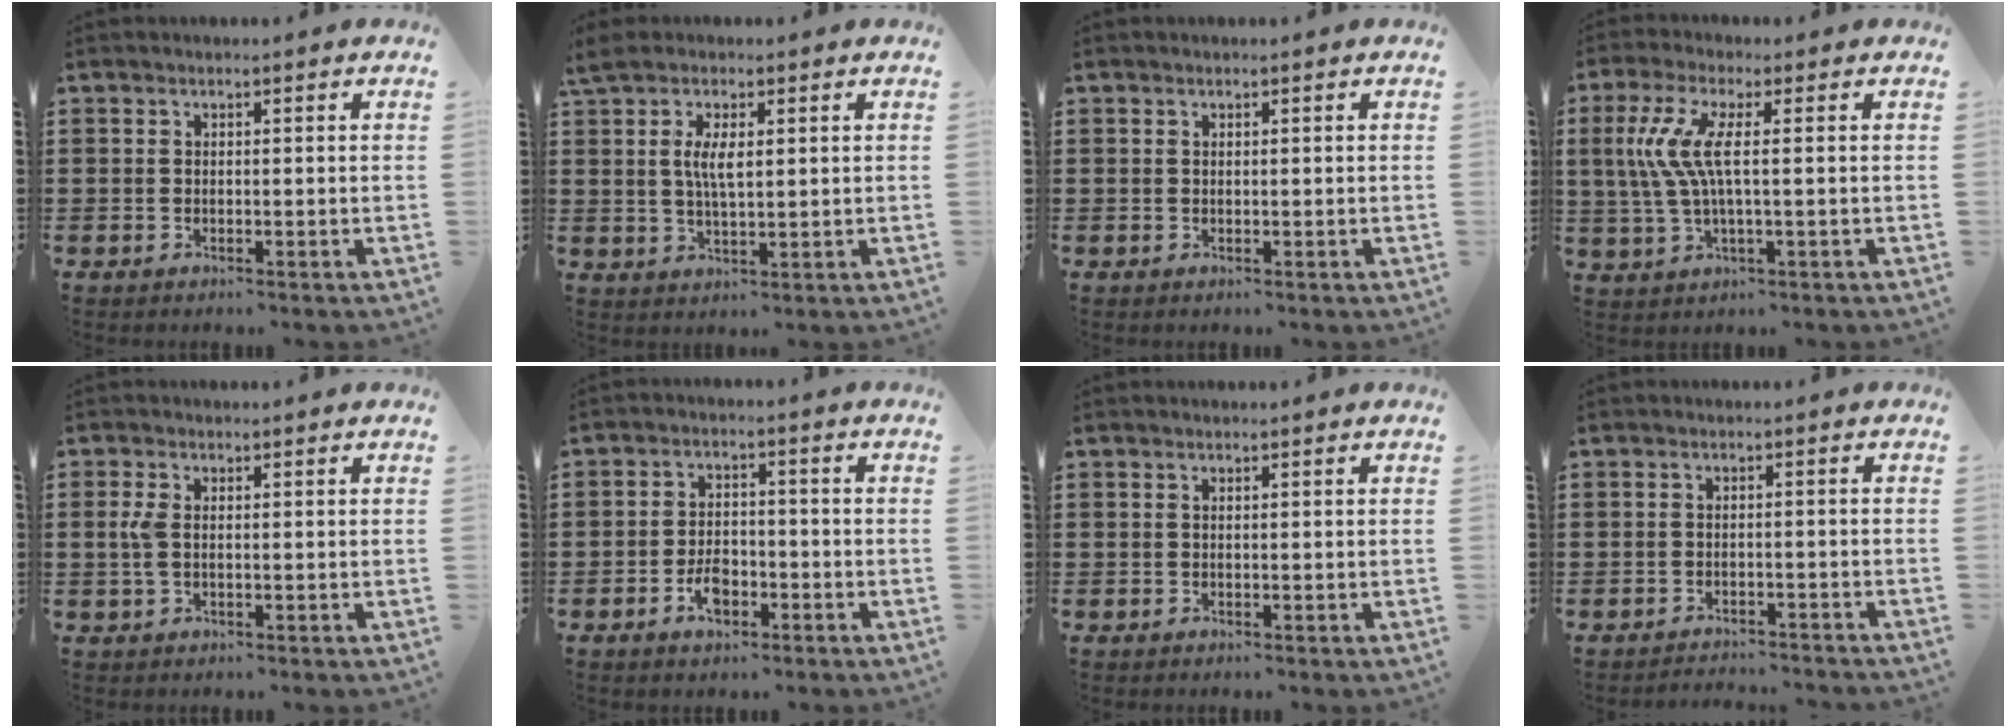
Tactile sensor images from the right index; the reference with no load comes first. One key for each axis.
{"total": 4.7, "fx": 1.2, "fy": 1.5, "fz": 4.2, "tx": -0.086, "ty": 0.006, "tz": 0.019}
{"total": 0.0}
{"total": 7.4, "fx": 0.6, "fy": 1.3, "fz": 7.2, "tx": -0.172, "ty": -0.013, "tz": -0.004}
{"total": 3.1, "fx": 0.2, "fy": 1.6, "fz": 2.6, "tx": -0.076, "ty": -0.002, "tz": -0.006}
{"total": 4.4, "fx": -2.1, "fy": 2.4, "fz": 3.0, "tx": -0.065, "ty": 0.001, "tz": -0.041}
{"total": 0.0}
{"total": 2.0, "fx": -2.0, "fy": 0.0, "fz": -0.1, "tx": -0.004, "ty": 0.000, "tz": -0.043}